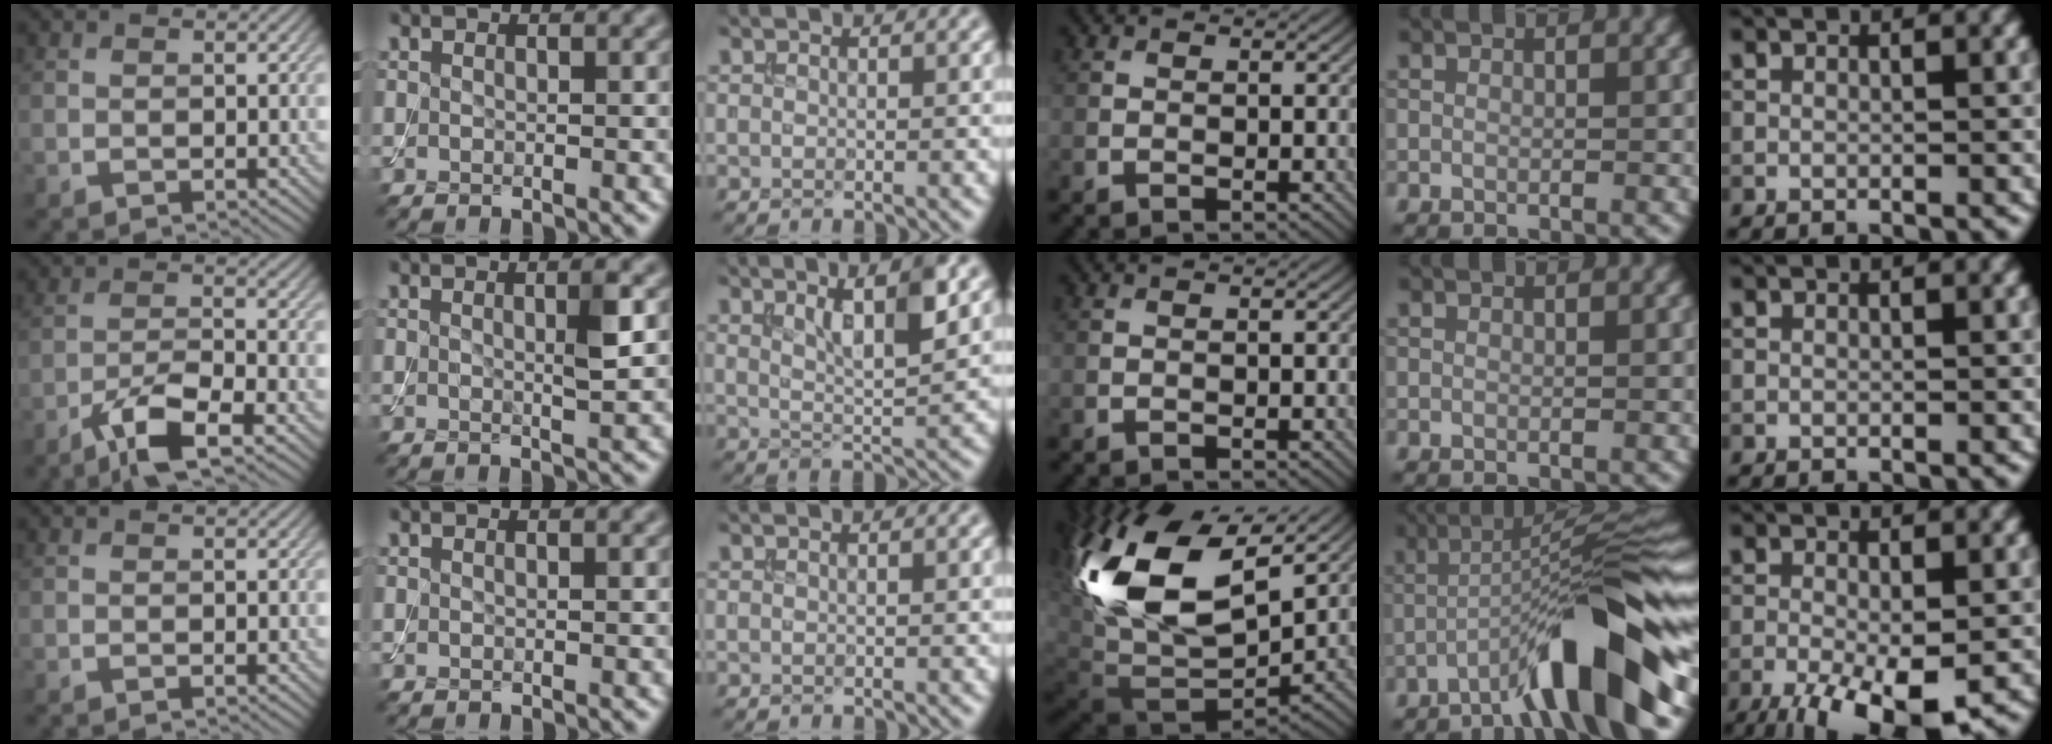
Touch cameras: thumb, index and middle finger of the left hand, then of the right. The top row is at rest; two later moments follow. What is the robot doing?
{"motion": "assemble", "object": "toy tower of hanoi"}